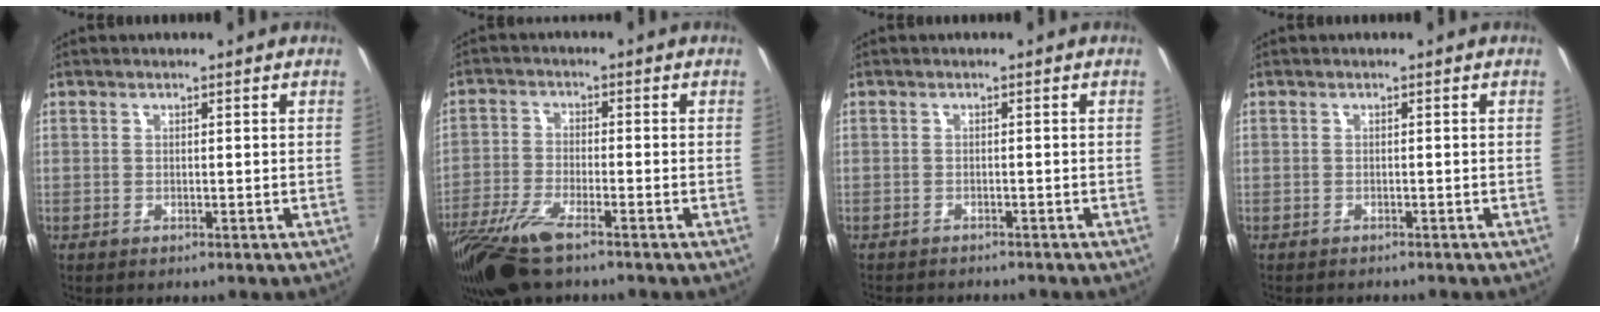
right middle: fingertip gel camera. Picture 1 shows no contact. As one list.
[{"total": 11.0, "force": [-8.1, 2.3, 7.1], "torque": [-0.164, -0.038, -0.159]}, {"total": 3.7, "force": [-3.5, 0.7, 1.1], "torque": [-0.031, -0.013, -0.053]}, {"total": 1.7, "force": [-1.6, 0.2, 0.5], "torque": [-0.015, -0.009, -0.023]}]